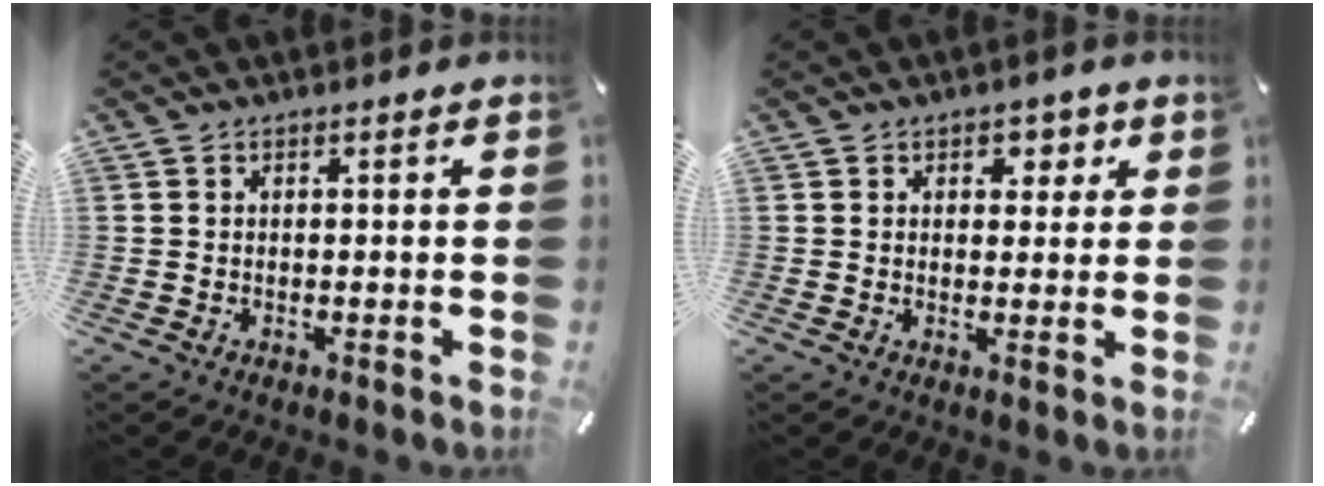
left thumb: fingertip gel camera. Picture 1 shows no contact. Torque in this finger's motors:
{"motor_torque": [0.71, 0.86, 0.50, -0.40, 0.02]}